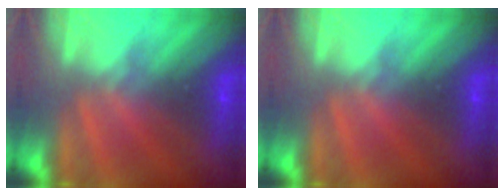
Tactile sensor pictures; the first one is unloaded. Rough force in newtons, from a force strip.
{"total": 0.0}